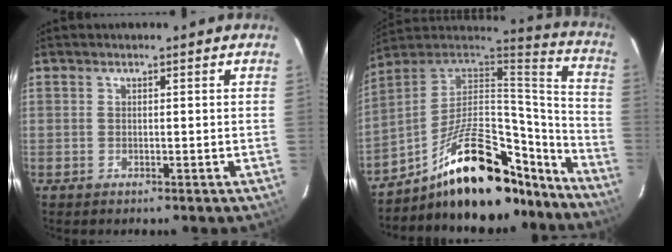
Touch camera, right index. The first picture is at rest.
{"total": 26.5, "force": [-18.1, 11.2, 15.9], "torque": [-0.249, 0.042, -0.264]}